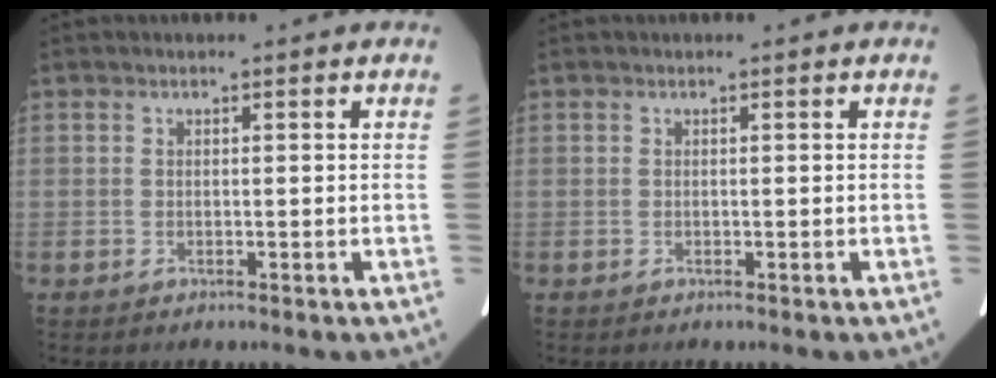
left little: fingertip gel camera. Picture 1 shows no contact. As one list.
[{"total": 0.0}]